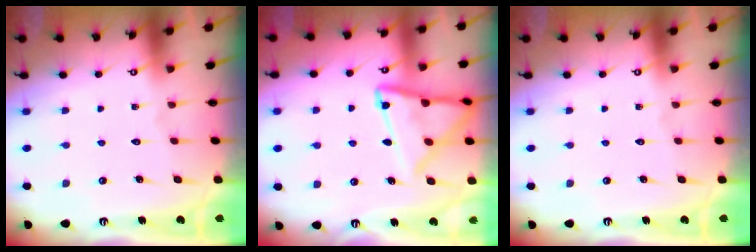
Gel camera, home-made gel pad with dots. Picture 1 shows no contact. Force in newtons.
{"total": 15.1, "press": 15.1, "slide": 1.3}
{"total": 0.0}